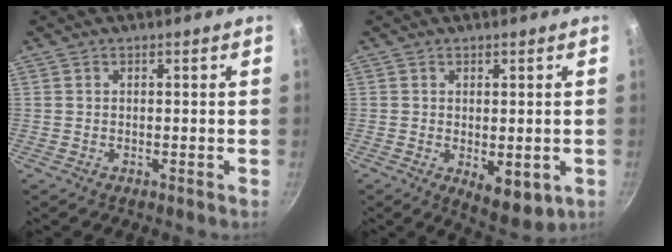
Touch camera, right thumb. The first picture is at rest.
{"total": 7.2, "force": [-1.4, 3.5, 6.1], "torque": [-0.074, -0.016, -0.007]}